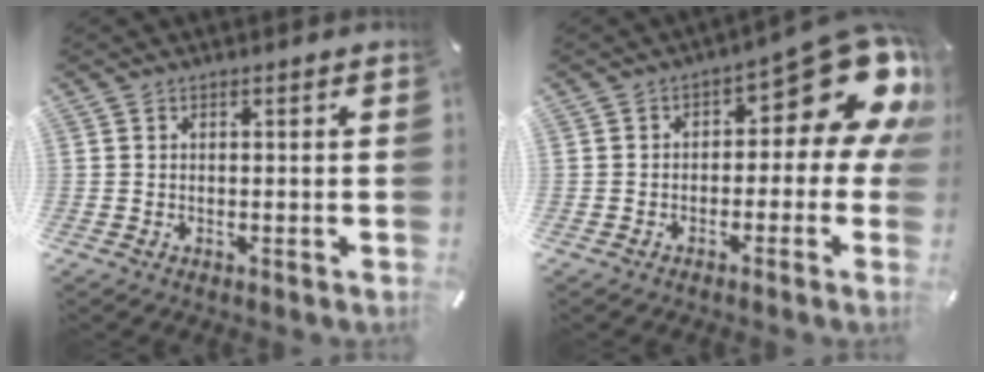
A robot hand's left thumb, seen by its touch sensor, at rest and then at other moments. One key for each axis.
{"total": 14.9, "fx": 6.2, "fy": 6.6, "fz": 11.8, "tx": -0.143, "ty": -0.048, "tz": 0.098}